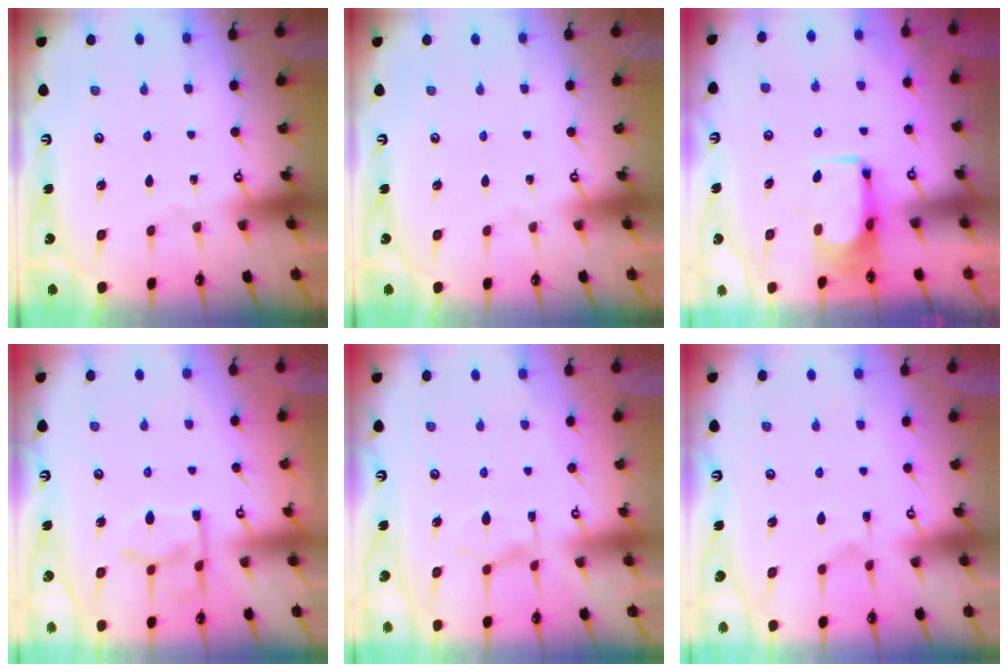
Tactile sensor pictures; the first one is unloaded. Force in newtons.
{"total": 0.0}
{"total": 2.2, "press": 2.1, "slide": 0.8}
{"total": 8.8, "press": 8.7, "slide": 1.3}
{"total": 3.7, "press": 3.5, "slide": 1.2}
{"total": 1.6, "press": 0.8, "slide": 1.4}